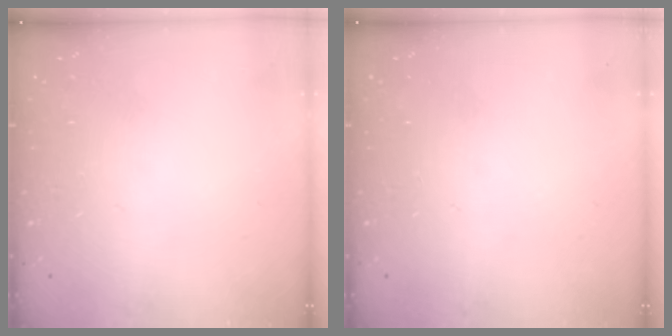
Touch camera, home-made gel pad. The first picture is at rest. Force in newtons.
{"total": 0.0}